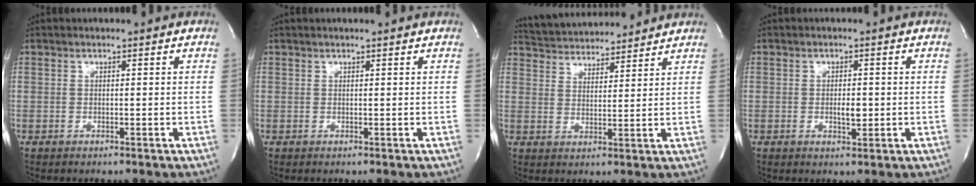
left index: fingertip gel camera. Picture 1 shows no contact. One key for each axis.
{"total": 1.7, "fx": 1.5, "fy": 0.0, "fz": 0.9, "tx": -0.010, "ty": 0.012, "tz": 0.016}
{"total": 9.3, "fx": 9.0, "fy": 1.3, "fz": 2.0, "tx": -0.039, "ty": 0.020, "tz": 0.138}
{"total": 2.2, "fx": -0.8, "fy": 0.8, "fz": 1.9, "tx": -0.035, "ty": -0.006, "tz": -0.010}